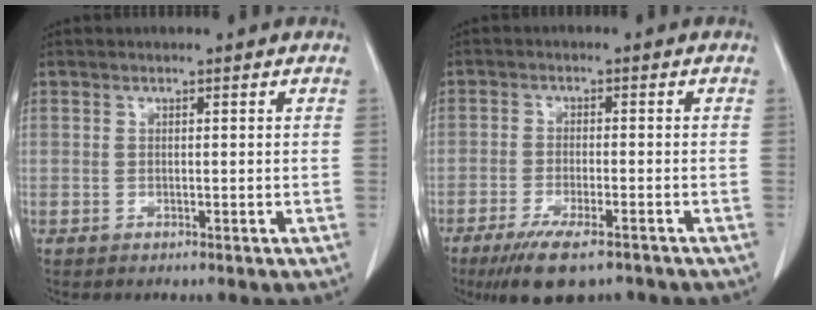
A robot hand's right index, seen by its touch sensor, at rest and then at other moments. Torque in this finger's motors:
{"motor_torque": [0.61, -0.58, 0.22, 0.08]}